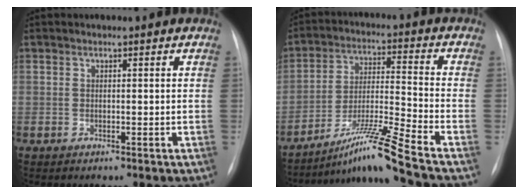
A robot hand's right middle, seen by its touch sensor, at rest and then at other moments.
{"total": 11.0, "force": [-8.8, -2.8, 6.0], "torque": [-0.119, -0.007, -0.155]}